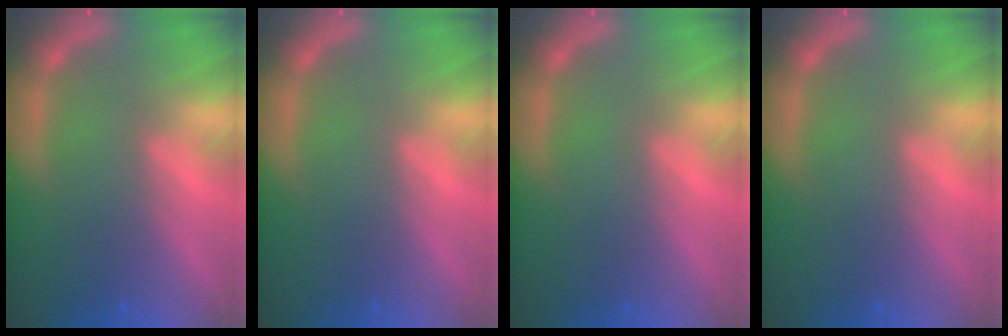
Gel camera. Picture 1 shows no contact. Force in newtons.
{"total": 0.0}
{"total": 0.0}
{"total": 0.0}